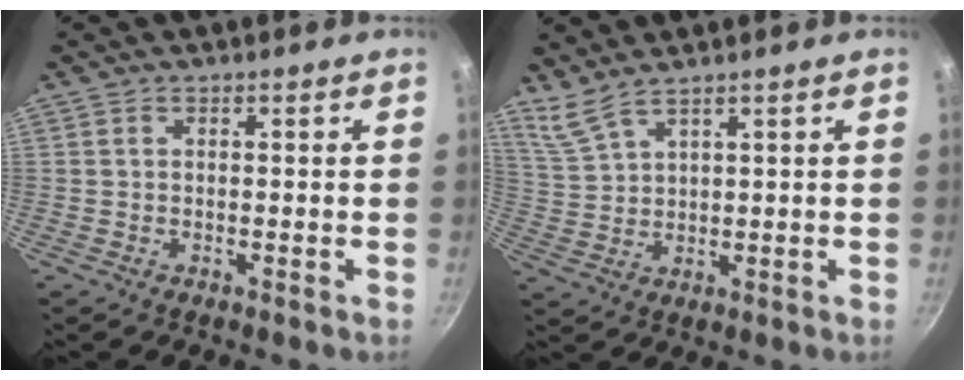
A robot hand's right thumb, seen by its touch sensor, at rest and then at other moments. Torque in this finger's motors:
{"motor_torque": [-0.79, 0.79, -0.25, 0.13, 0.08]}